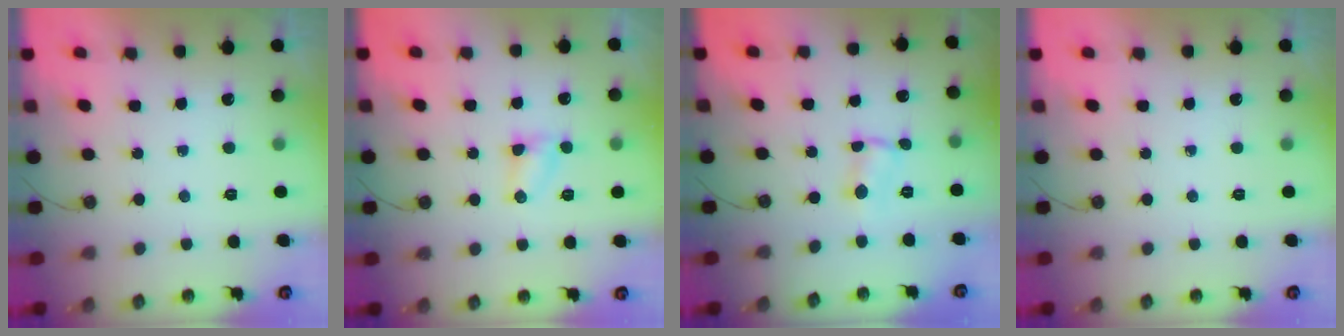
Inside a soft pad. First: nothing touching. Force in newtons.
{"total": 3.6, "press": 3.5, "slide": 0.4}
{"total": 0.7, "press": 0.7, "slide": 0.1}
{"total": 0.0}